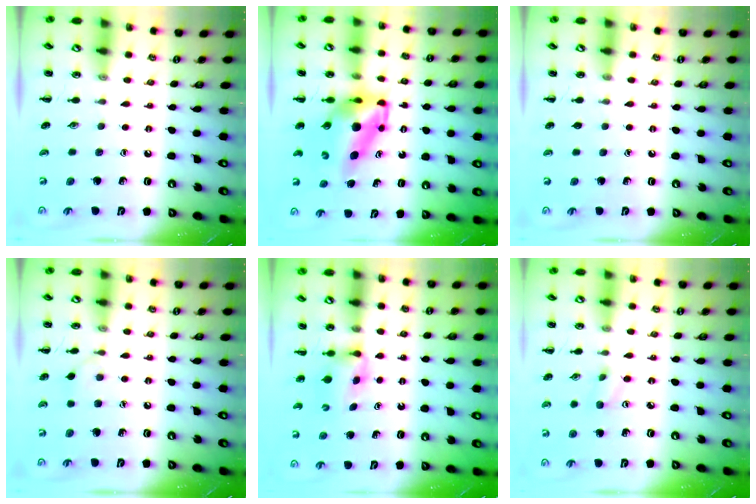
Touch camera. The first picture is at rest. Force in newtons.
{"total": 7.6, "press": 7.3, "slide": 2.0}
{"total": 0.6, "press": 0.6, "slide": 0.1}
{"total": 5.1, "press": 4.8, "slide": 1.8}
{"total": 3.3, "press": 3.0, "slide": 1.2}
{"total": 3.2, "press": 3.1, "slide": 1.0}